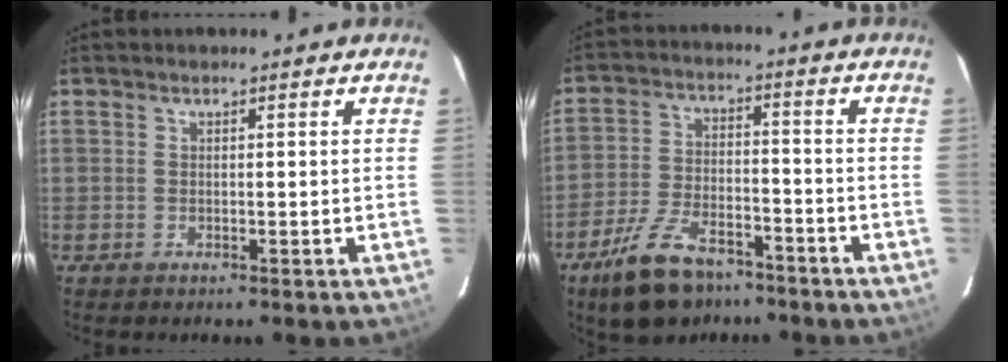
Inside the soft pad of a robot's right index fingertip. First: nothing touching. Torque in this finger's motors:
{"motor_torque": [1.14, -1.00, 0.38, 0.04]}